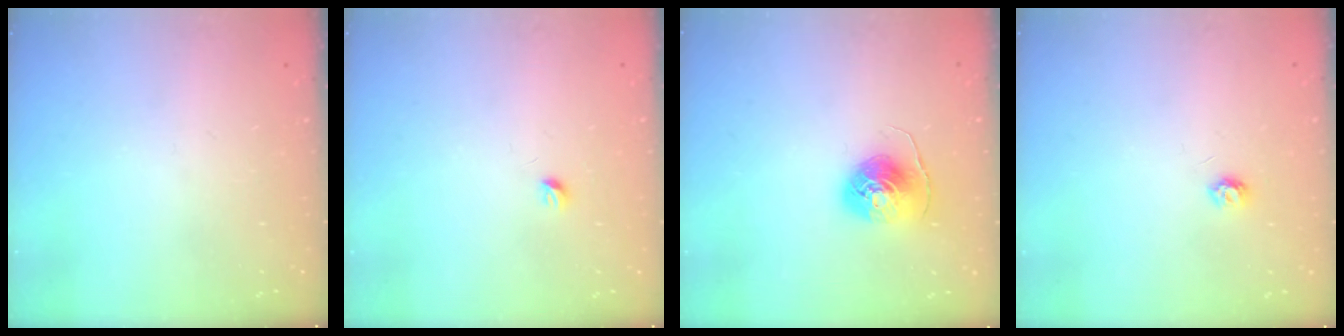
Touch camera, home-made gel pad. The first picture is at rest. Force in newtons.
{"total": 3.2, "press": 3.1, "slide": 0.5}
{"total": 8.1, "press": 8.1, "slide": 0.4}
{"total": 3.9, "press": 3.9, "slide": 0.5}